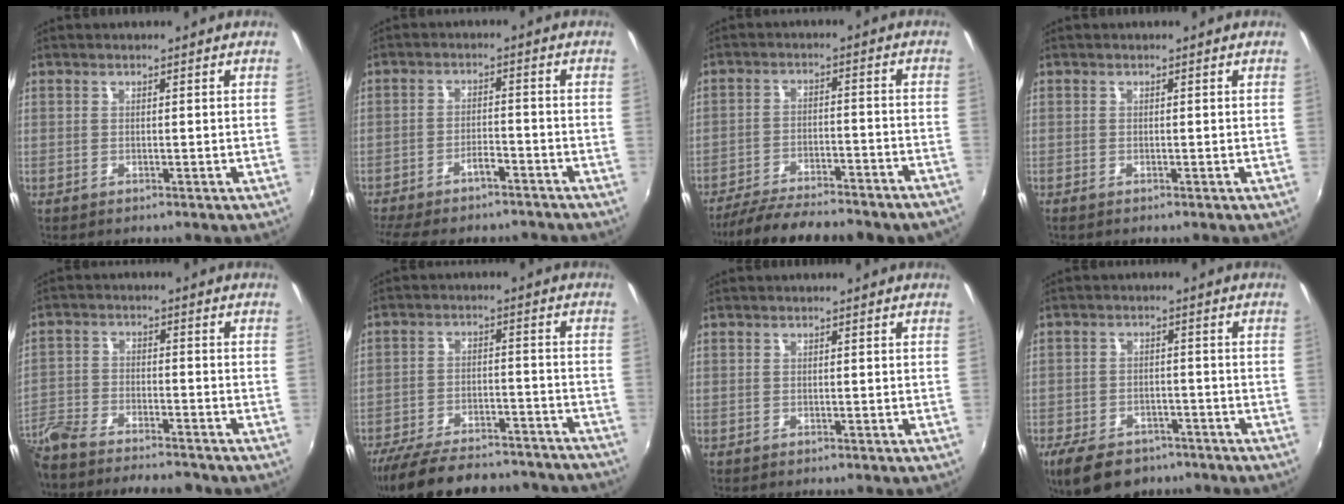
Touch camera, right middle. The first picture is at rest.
{"total": 10.1, "force": [-8.8, 2.8, 4.3], "torque": [-0.101, -0.005, -0.131]}
{"total": 19.0, "force": [-16.3, 3.3, 9.2], "torque": [-0.174, -0.036, -0.232]}
{"total": 0.0}
{"total": 16.1, "force": [-14.0, 3.7, 7.0], "torque": [-0.165, -0.029, -0.244]}
{"total": 27.3, "force": [-23.9, 7.7, 10.7], "torque": [-0.212, -0.002, -0.315]}
{"total": 0.0}
{"total": 11.6, "force": [-8.1, 6.3, 5.5], "torque": [-0.133, -0.014, -0.126]}